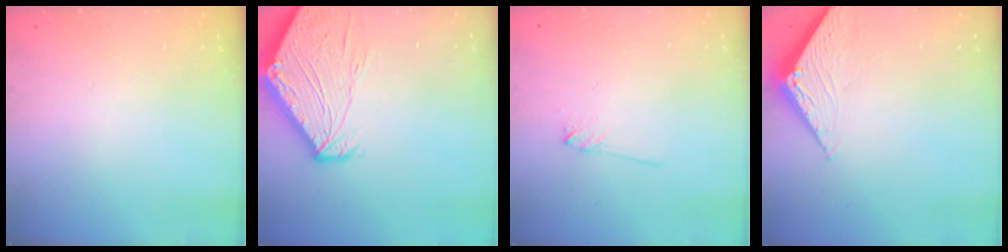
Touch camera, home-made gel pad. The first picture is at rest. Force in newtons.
{"total": 10.9, "press": 10.8, "slide": 1.2}
{"total": 3.6, "press": 3.5, "slide": 0.5}
{"total": 3.1, "press": 3.1, "slide": 0.4}